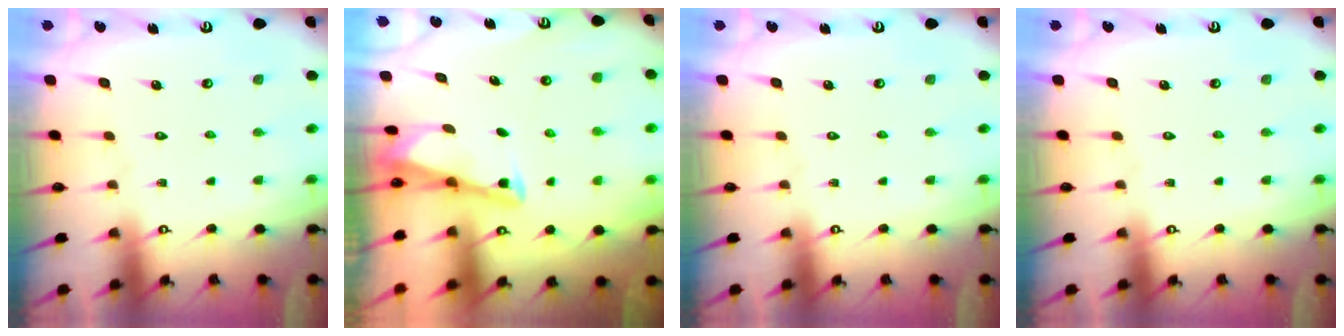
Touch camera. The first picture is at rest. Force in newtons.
{"total": 2.9, "press": 2.9, "slide": 0.3}
{"total": 0.0}
{"total": 0.0}